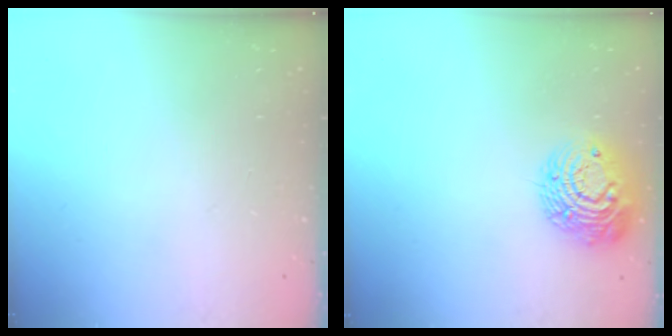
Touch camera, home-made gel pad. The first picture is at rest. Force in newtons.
{"total": 12.2, "press": 12.2, "slide": 0.8}